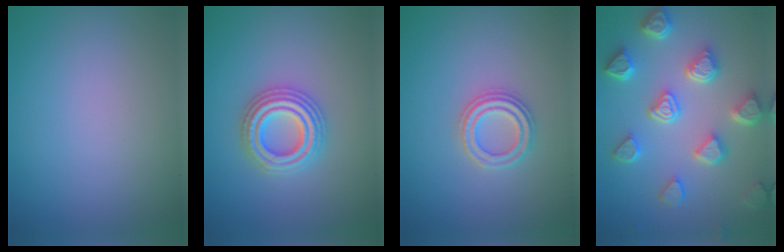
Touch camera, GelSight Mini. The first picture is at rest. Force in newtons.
{"total": 4.0, "press": 4.0, "slide": 0.8}
{"total": 2.5, "press": 2.4, "slide": 0.7}
{"total": 6.4, "press": 5.2, "slide": 3.8}